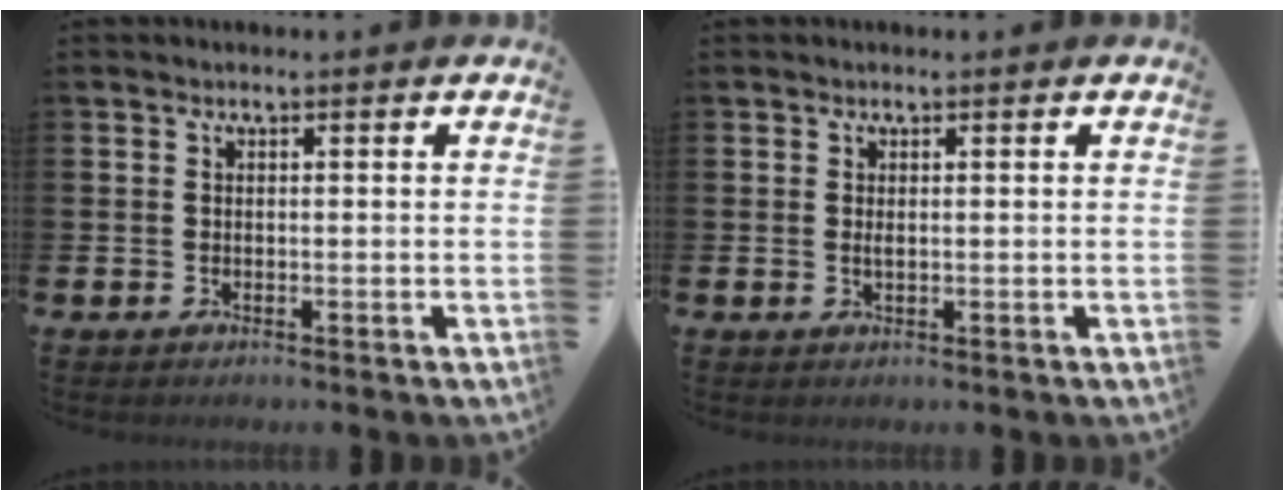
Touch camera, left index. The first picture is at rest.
{"total": 0.7, "force": [0.2, 0.2, 0.6], "torque": [-0.012, 0.001, 0.003]}